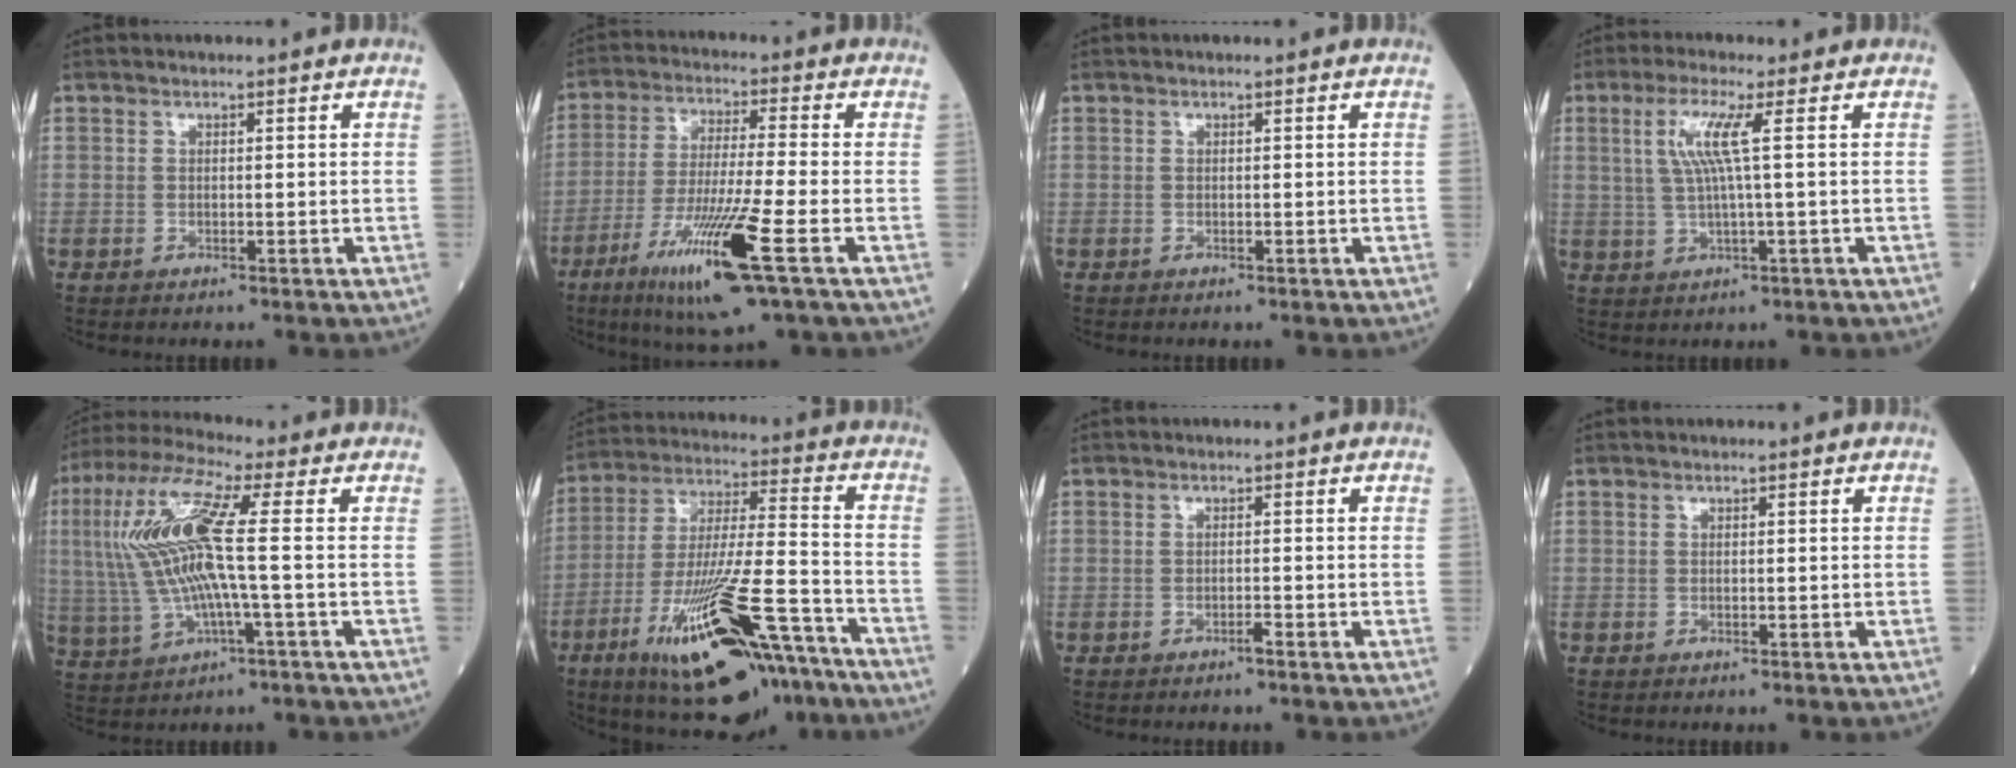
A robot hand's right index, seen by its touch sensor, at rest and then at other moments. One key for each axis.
{"total": 13.7, "fx": -6.2, "fy": -0.3, "fz": 12.2, "tx": -0.246, "ty": -0.033, "tz": -0.110}
{"total": 0.0}
{"total": 5.7, "fx": 1.6, "fy": -0.6, "fz": 5.5, "tx": -0.117, "ty": 0.006, "tz": 0.037}
{"total": 14.7, "fx": 1.3, "fy": 1.5, "fz": 14.6, "tx": -0.327, "ty": 0.018, "tz": 0.024}
{"total": 22.1, "fx": -13.0, "fy": 4.3, "fz": 17.4, "tx": -0.295, "ty": -0.027, "tz": -0.212}
{"total": 0.7, "fx": -0.5, "fy": -0.1, "fz": 0.5, "tx": -0.011, "ty": 0.001, "tz": -0.007}
{"total": 0.0}